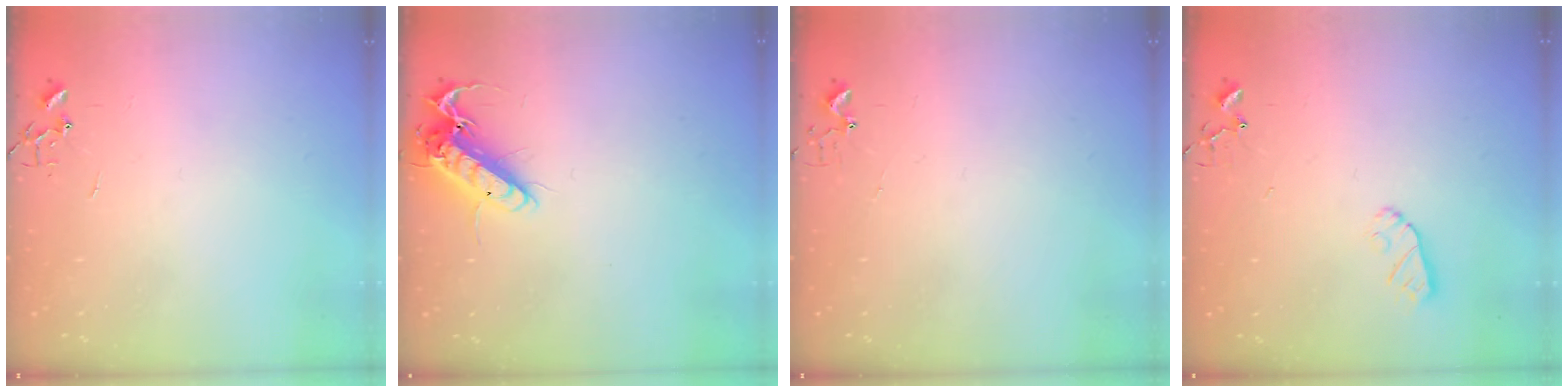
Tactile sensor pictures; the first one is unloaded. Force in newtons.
{"total": 14.3, "press": 14.2, "slide": 1.9}
{"total": 2.9, "press": 2.9, "slide": 0.3}
{"total": 5.0, "press": 5.0, "slide": 0.5}